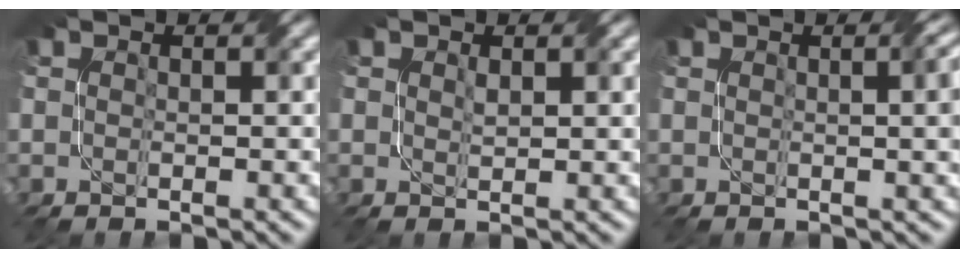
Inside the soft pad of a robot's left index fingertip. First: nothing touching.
{"total": 1.2, "force": [0.5, 0.6, 0.9], "torque": [-0.017, -0.005, 0.015]}
{"total": 5.3, "force": [0.8, 2.2, 4.7], "torque": [-0.023, 0.014, 0.010]}